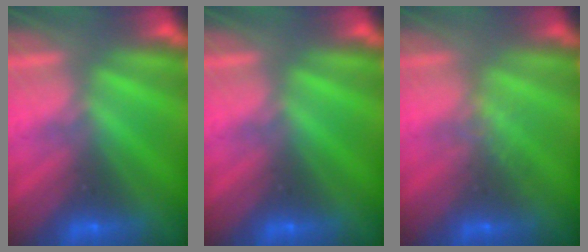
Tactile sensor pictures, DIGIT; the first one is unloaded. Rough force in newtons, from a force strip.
{"total": 0.0}
{"total": 1.5}